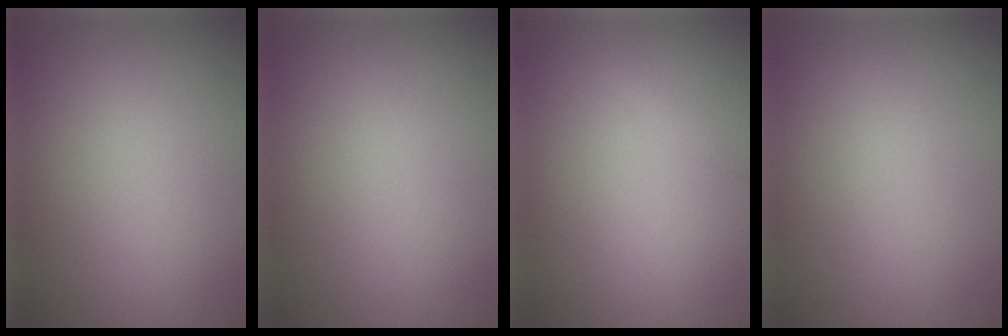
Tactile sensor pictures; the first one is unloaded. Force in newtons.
{"total": 0.0}
{"total": 0.6, "press": 0.6, "slide": 0.1}
{"total": 0.0}